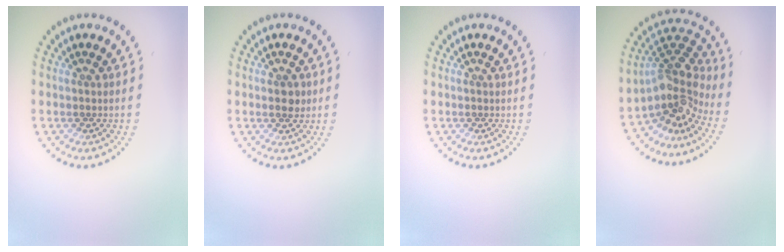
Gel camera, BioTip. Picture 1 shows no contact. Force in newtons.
{"total": 1.6, "press": 1.6, "slide": 0.2}
{"total": 0.0}
{"total": 4.7, "press": 3.2, "slide": 3.5}